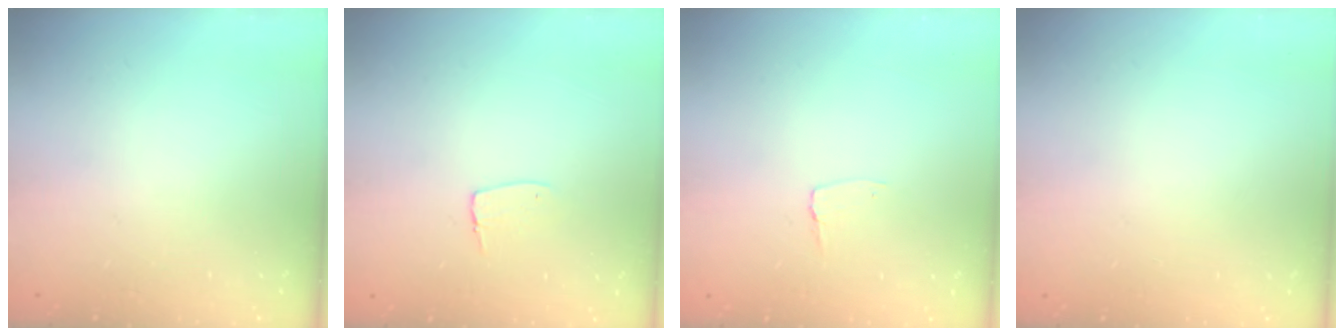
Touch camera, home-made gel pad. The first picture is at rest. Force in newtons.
{"total": 5.6, "press": 5.5, "slide": 0.4}
{"total": 2.9, "press": 2.9, "slide": 0.3}
{"total": 0.0}